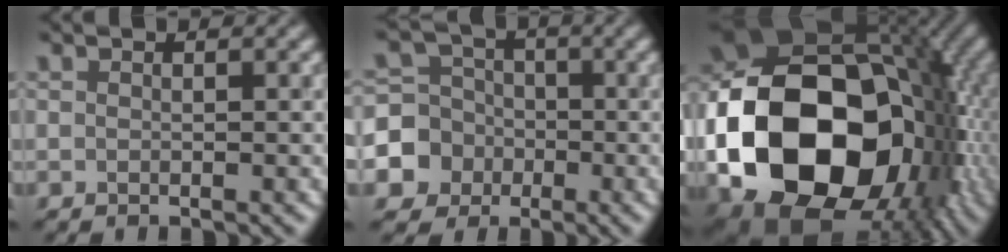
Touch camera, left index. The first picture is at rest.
{"total": 6.8, "force": [-2.1, 6.3, 1.3], "torque": [-0.021, 0.003, -0.065]}
{"total": 22.0, "force": [-4.2, 15.7, 14.8], "torque": [-0.304, -0.019, -0.062]}